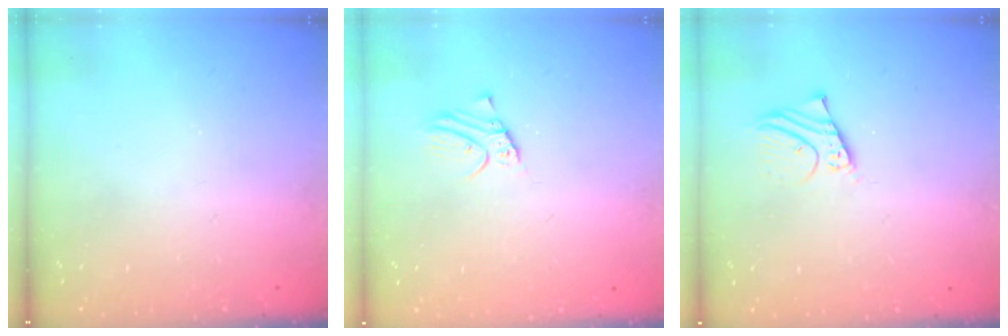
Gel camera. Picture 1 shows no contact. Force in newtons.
{"total": 2.3, "press": 2.3, "slide": 0.2}
{"total": 2.7, "press": 2.7, "slide": 0.2}